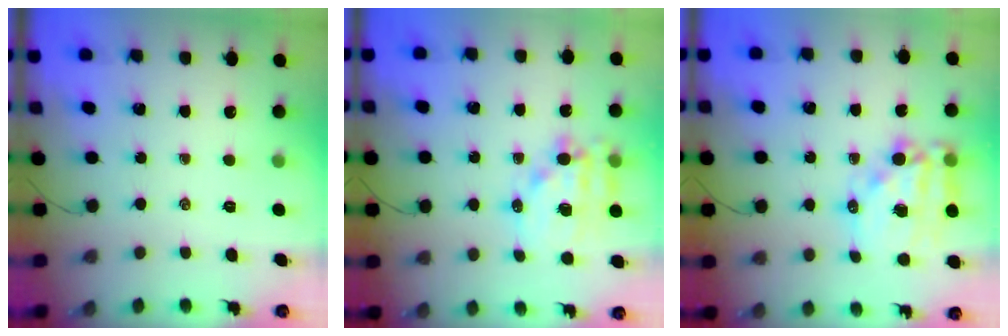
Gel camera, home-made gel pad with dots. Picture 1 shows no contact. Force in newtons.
{"total": 14.3, "press": 13.9, "slide": 3.2}
{"total": 15.4, "press": 15.2, "slide": 2.3}